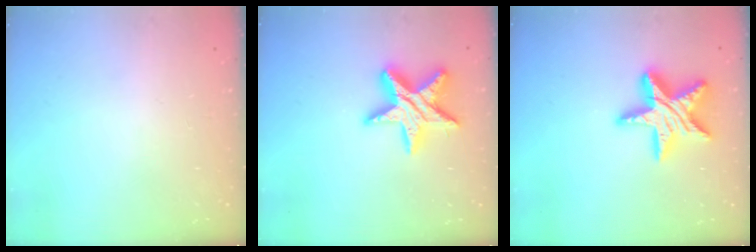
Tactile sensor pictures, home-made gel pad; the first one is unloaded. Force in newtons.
{"total": 15.3, "press": 15.2, "slide": 1.5}
{"total": 17.4, "press": 17.3, "slide": 1.5}